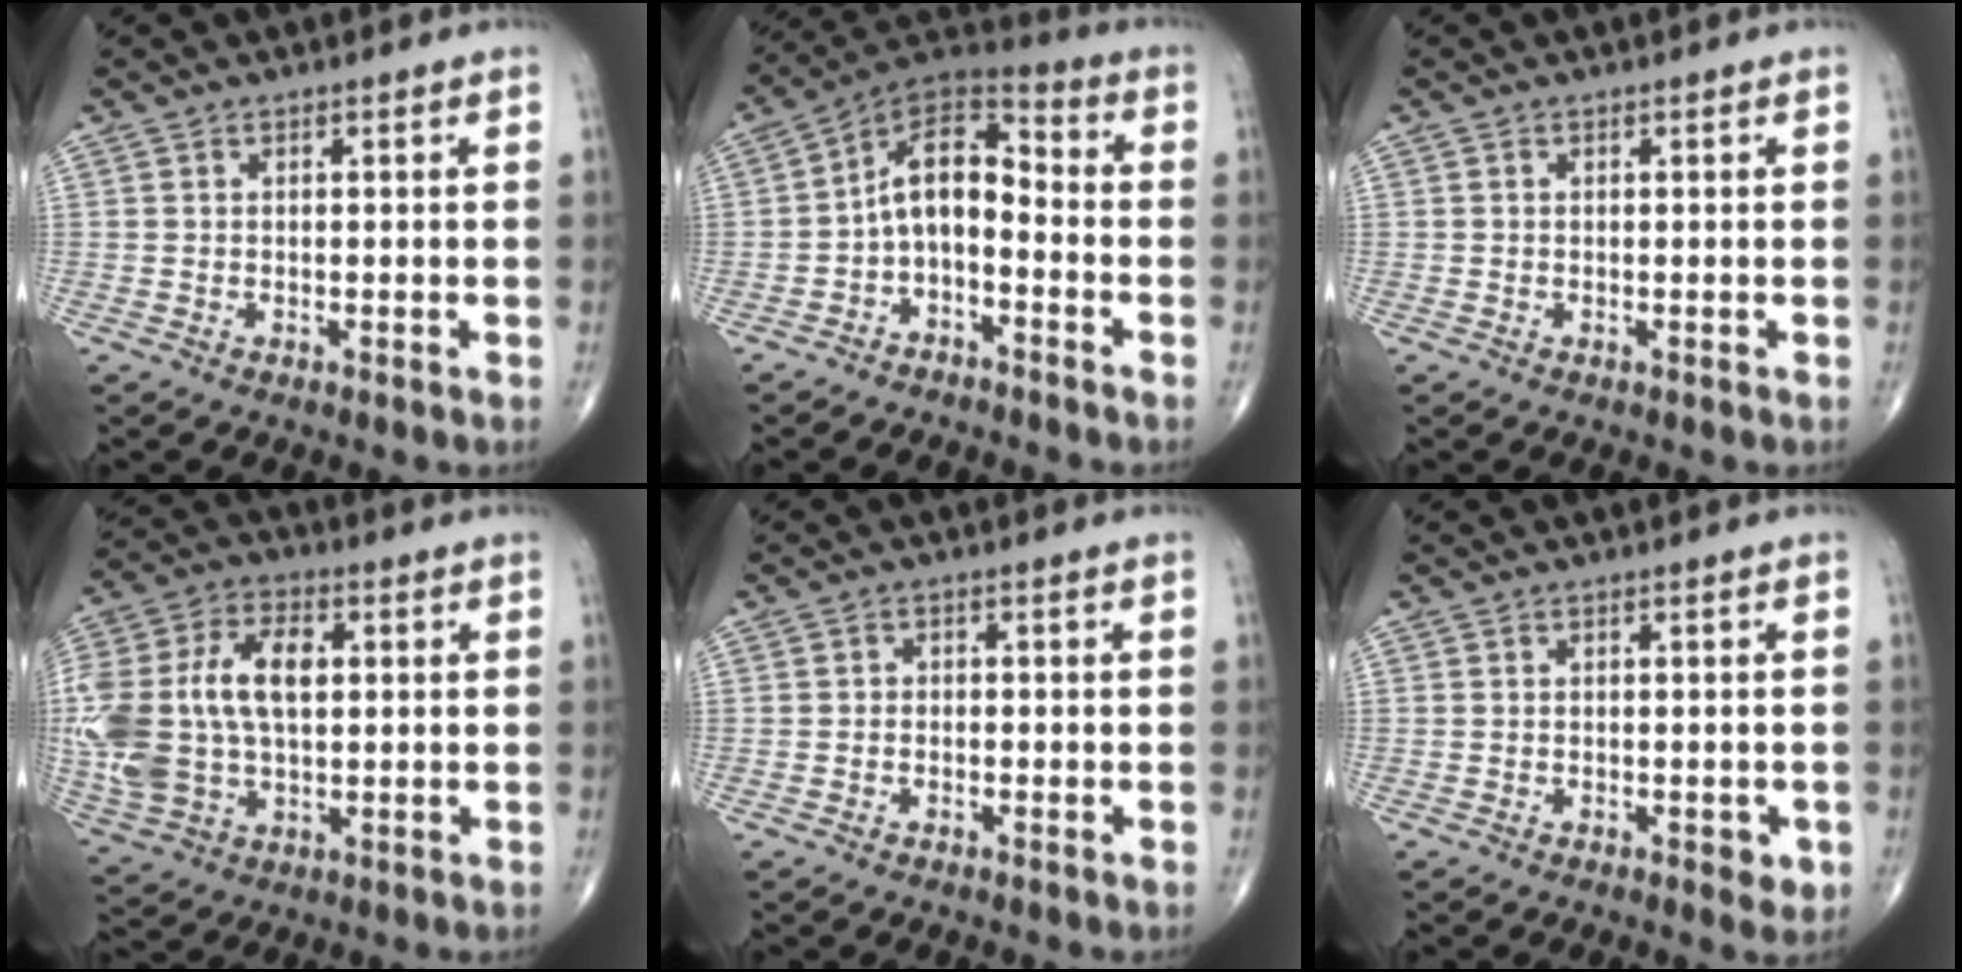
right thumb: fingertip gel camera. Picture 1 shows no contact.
{"total": 10.6, "force": [-2.8, 6.1, 8.1], "torque": [-0.119, 0.070, -0.062]}
{"total": 0.0}
{"total": 21.6, "force": [1.5, 13.3, 16.9], "torque": [-0.380, 0.010, 0.032]}
{"total": 1.2, "force": [-0.6, 1.0, 0.4], "torque": [-0.001, 0.005, -0.015]}
{"total": 2.7, "force": [-0.9, 1.3, 2.1], "torque": [-0.020, -0.001, -0.010]}